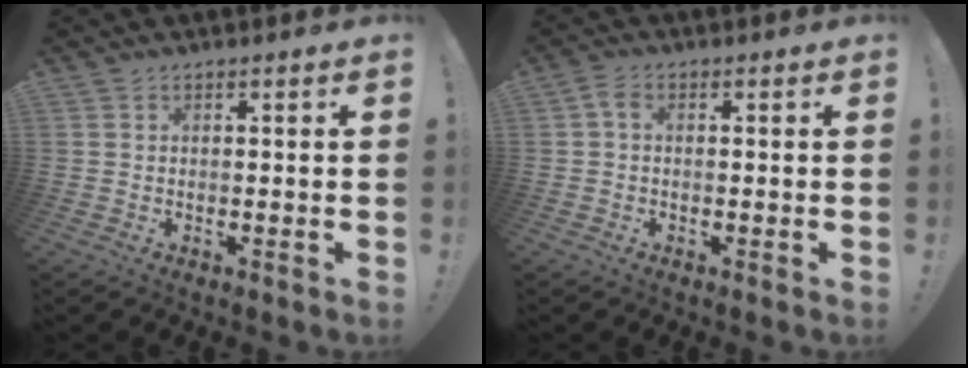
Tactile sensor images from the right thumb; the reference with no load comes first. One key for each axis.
{"total": 2.2, "fx": 0.1, "fy": 1.4, "fz": 1.7, "tx": -0.038, "ty": 0.009, "tz": 0.003}